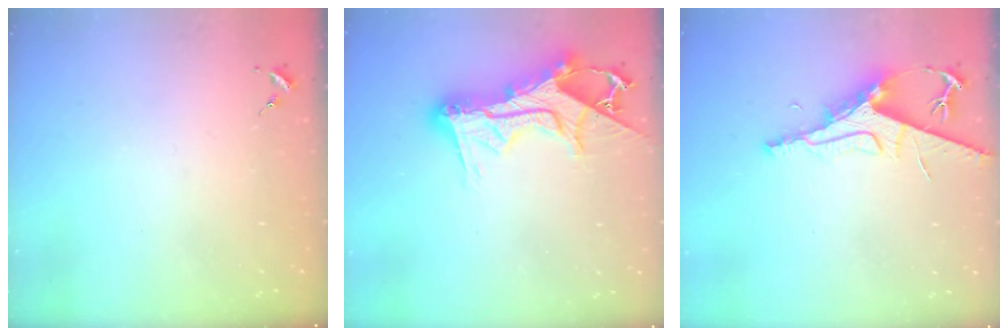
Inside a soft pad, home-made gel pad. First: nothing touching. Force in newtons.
{"total": 19.2, "press": 19.2, "slide": 1.2}
{"total": 9.7, "press": 9.6, "slide": 1.2}